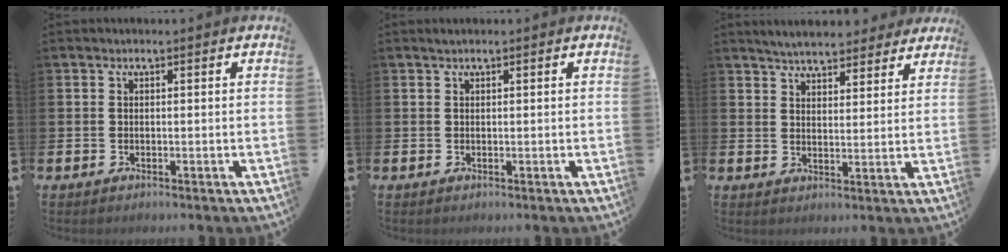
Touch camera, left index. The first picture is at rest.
{"total": 0.6, "force": [0.4, 0.0, 0.3], "torque": [-0.003, 0.001, 0.007]}
{"total": 5.5, "force": [5.3, 1.1, 0.9], "torque": [-0.022, -0.028, 0.093]}